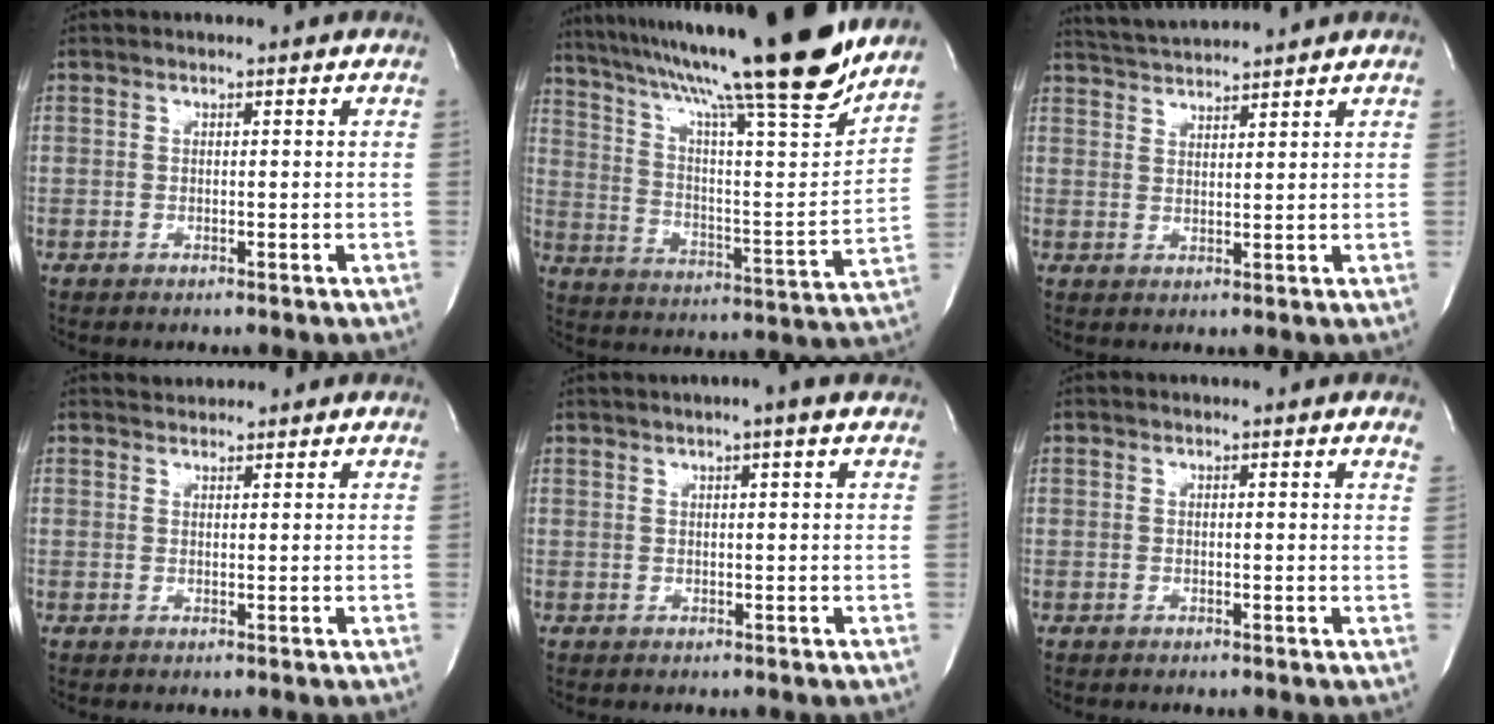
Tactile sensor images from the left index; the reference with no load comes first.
{"total": 27.5, "force": [21.9, 1.1, 16.6], "torque": [-0.288, -0.026, 0.326]}
{"total": 5.6, "force": [5.5, -0.8, 0.9], "torque": [-0.026, 0.020, 0.099]}
{"total": 2.1, "force": [2.0, 0.8, 0.0], "torque": [-0.003, 0.017, 0.030]}
{"total": 3.6, "force": [2.6, -0.3, 2.5], "torque": [-0.040, 0.016, 0.038]}
{"total": 1.6, "force": [1.4, 0.0, 0.6], "torque": [-0.014, -0.006, 0.003]}